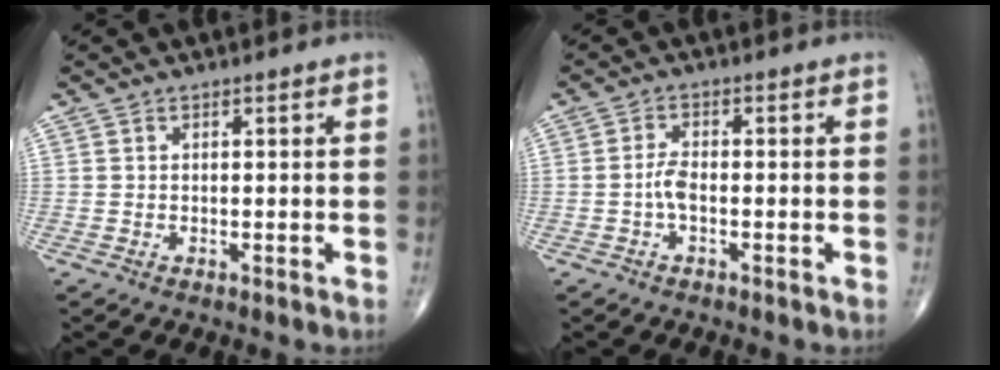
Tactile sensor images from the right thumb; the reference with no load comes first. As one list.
[{"total": 2.6, "force": [-0.7, 1.1, 2.3], "torque": [-0.046, 0.008, -0.016]}]